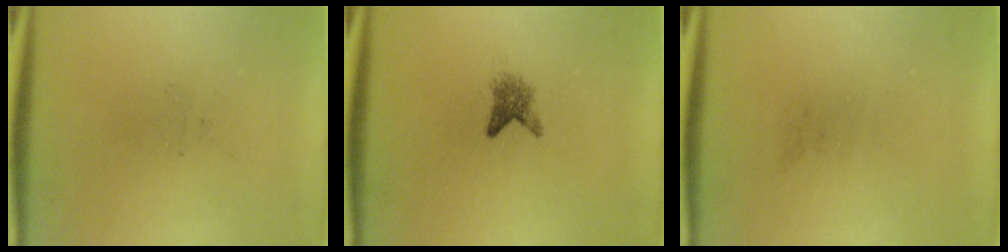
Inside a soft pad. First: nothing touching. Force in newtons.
{"total": 2.1}
{"total": 0.0}